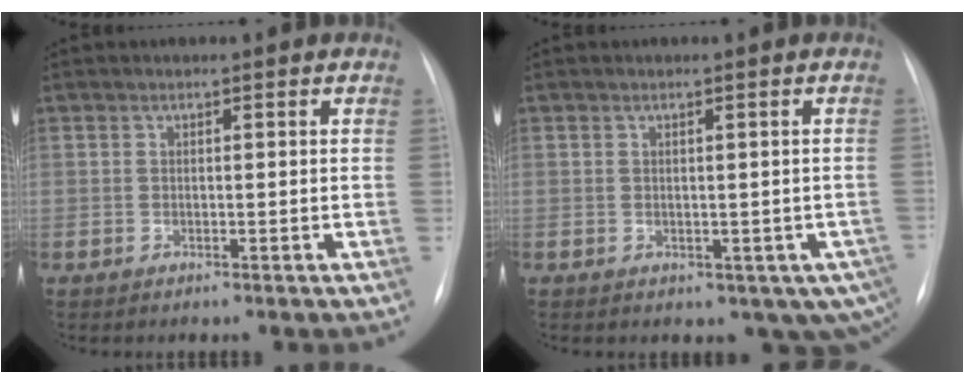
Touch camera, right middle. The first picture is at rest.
{"total": 6.0, "force": [-2.0, 3.5, 4.4], "torque": [-0.031, 0.002, -0.015]}